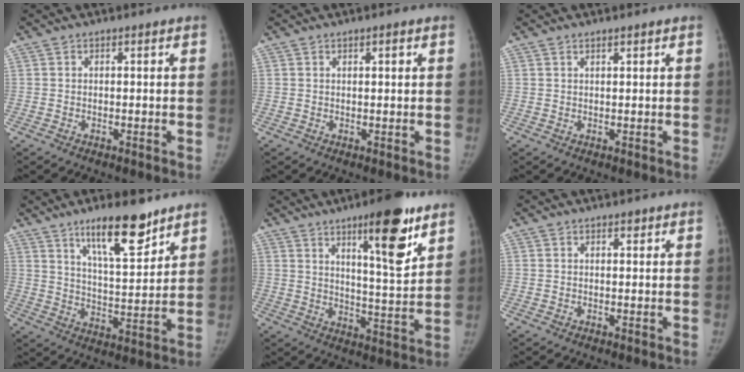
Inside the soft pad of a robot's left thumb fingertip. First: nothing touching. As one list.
[{"total": 1.3, "force": [0.6, 0.4, 1.0], "torque": [-0.013, 0.000, 0.009]}, {"total": 0.9, "force": [0.7, 0.1, 0.4], "torque": [-0.007, -0.005, 0.014]}, {"total": 13.6, "force": [9.3, 3.7, 9.3], "torque": [-0.126, -0.062, 0.157]}, {"total": 14.9, "force": [8.6, 3.4, 11.6], "torque": [-0.146, -0.056, 0.130]}, {"total": 1.0, "force": [0.6, 0.5, 0.5], "torque": [-0.003, -0.003, 0.008]}]